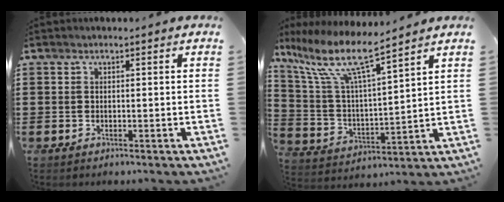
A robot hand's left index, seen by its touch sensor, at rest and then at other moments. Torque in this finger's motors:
{"motor_torque": [1.33, -0.80, 0.28, 0.21]}